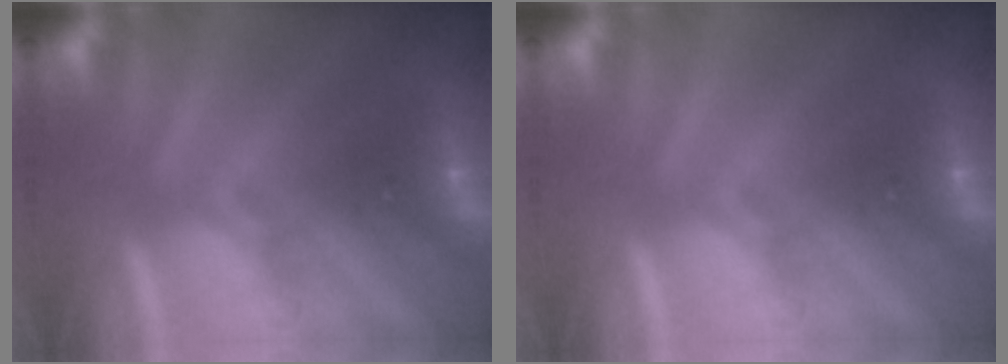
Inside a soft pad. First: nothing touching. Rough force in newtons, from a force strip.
{"total": 0.0}